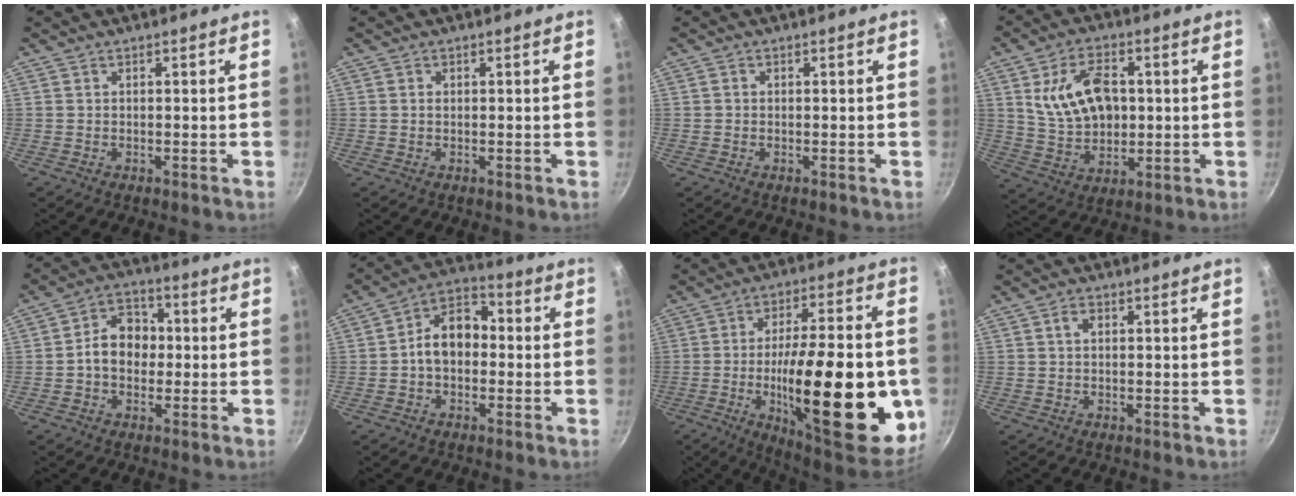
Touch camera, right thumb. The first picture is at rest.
{"total": 0.7, "force": [0.1, 0.6, 0.4], "torque": [-0.006, 0.004, 0.002]}
{"total": 0.7, "force": [0.0, 0.7, 0.3], "torque": [-0.004, 0.004, -0.001]}
{"total": 13.9, "force": [2.4, 9.0, 10.3], "torque": [-0.159, -0.007, 0.050]}
{"total": 8.9, "force": [-0.4, 6.9, 5.6], "torque": [-0.051, 0.024, -0.019]}
{"total": 10.0, "force": [-0.6, 7.1, 7.0], "torque": [-0.075, 0.039, -0.029]}
{"total": 32.7, "force": [-6.3, 11.0, 30.1], "torque": [-0.421, 0.008, -0.087]}
{"total": 1.9, "force": [0.4, 1.3, 1.3], "torque": [-0.022, 0.004, 0.005]}